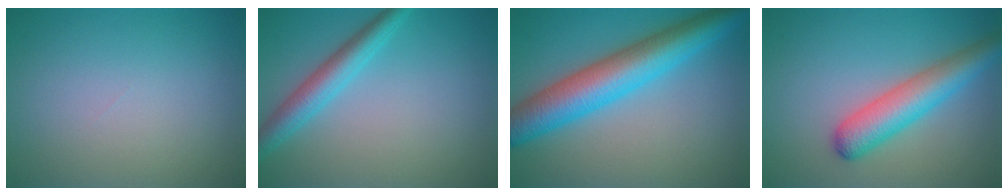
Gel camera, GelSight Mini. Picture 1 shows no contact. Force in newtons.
{"total": 3.6, "press": 3.6, "slide": 0.1}
{"total": 8.4, "press": 8.4, "slide": 0.2}
{"total": 5.4, "press": 5.4, "slide": 0.2}